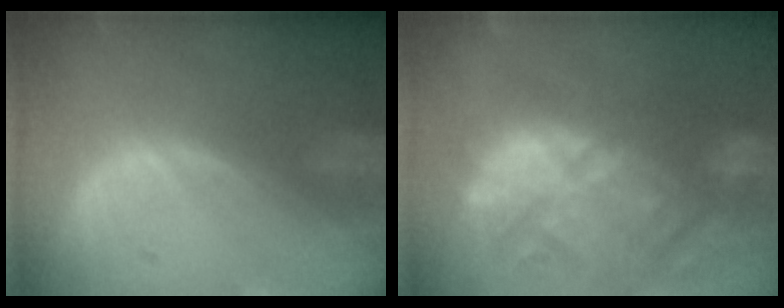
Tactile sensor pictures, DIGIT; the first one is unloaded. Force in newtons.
{"total": 13.4, "press": 12.4, "slide": 5.0}